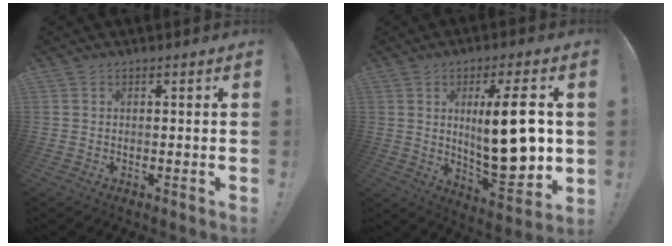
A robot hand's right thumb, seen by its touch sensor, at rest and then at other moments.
{"total": 19.1, "force": [2.3, 5.5, 18.1], "torque": [-0.278, -0.027, 0.031]}